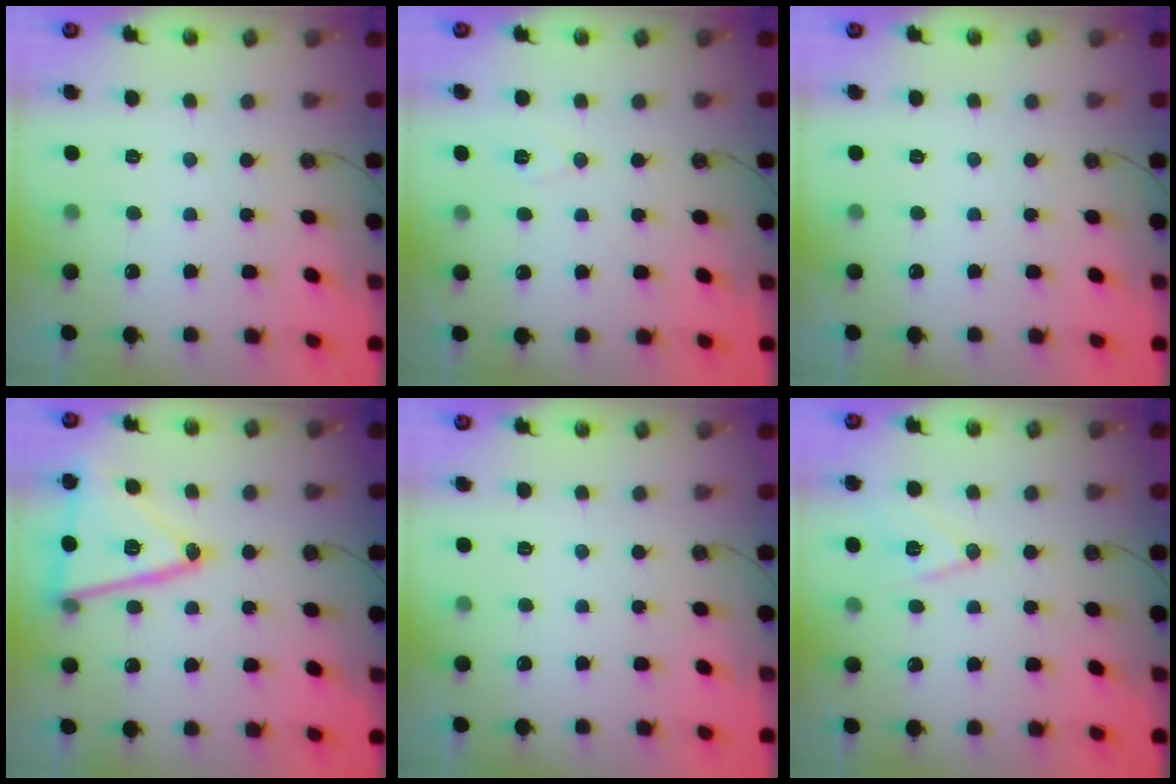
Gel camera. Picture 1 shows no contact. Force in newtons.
{"total": 5.6, "press": 3.5, "slide": 4.4}
{"total": 0.0}
{"total": 20.6, "press": 20.3, "slide": 3.4}
{"total": 0.0}
{"total": 10.5, "press": 10.0, "slide": 3.4}